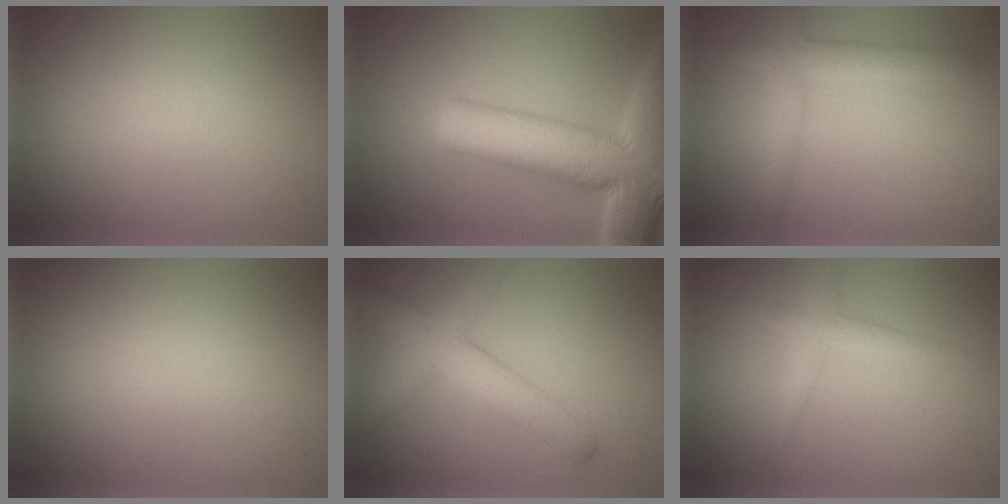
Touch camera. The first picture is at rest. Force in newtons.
{"total": 11.2, "press": 11.2, "slide": 0.7}
{"total": 3.0, "press": 3.0, "slide": 0.2}
{"total": 0.0}
{"total": 4.8, "press": 4.8, "slide": 0.3}
{"total": 1.2, "press": 1.2, "slide": 0.1}